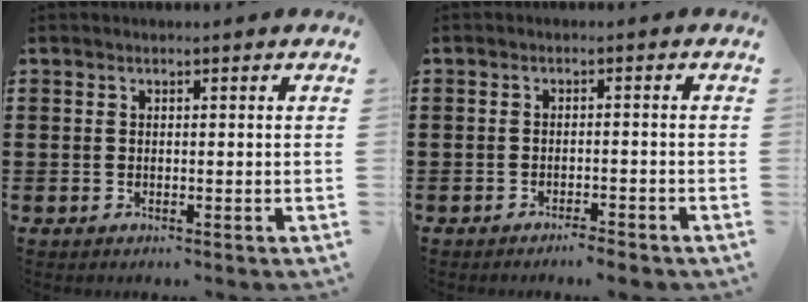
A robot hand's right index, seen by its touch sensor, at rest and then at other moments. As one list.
[{"total": 1.9, "force": [-1.7, -0.1, 0.6], "torque": [-0.012, 0.000, -0.034]}]